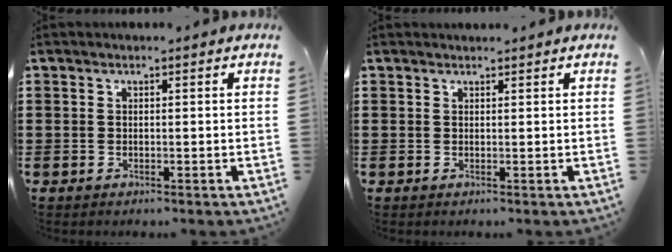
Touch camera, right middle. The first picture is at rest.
{"total": 0.6, "force": [0.6, 0.1, 0.0], "torque": [-0.002, 0.001, 0.011]}